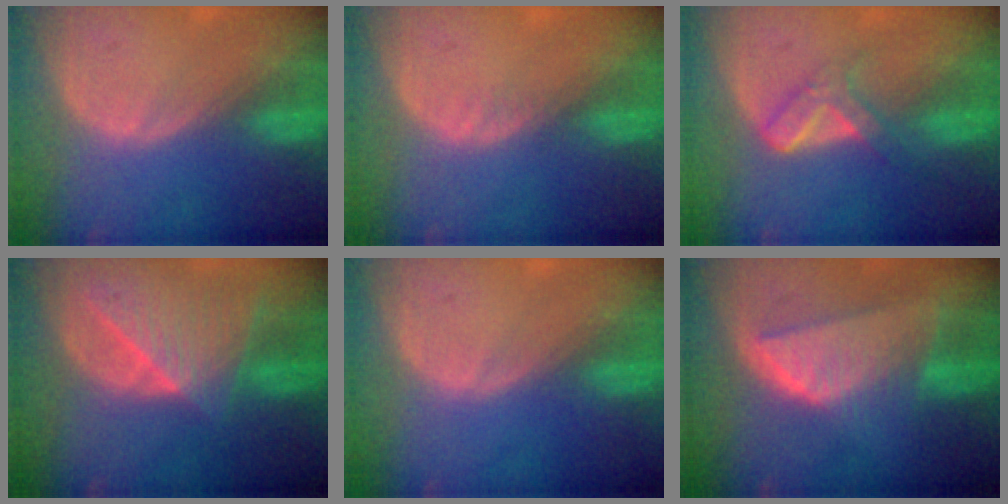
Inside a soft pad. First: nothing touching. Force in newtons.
{"total": 1.2, "press": 0.9, "slide": 0.8}
{"total": 5.3, "press": 4.6, "slide": 2.7}
{"total": 8.5, "press": 7.6, "slide": 3.7}
{"total": 0.0}
{"total": 8.3, "press": 7.3, "slide": 3.9}